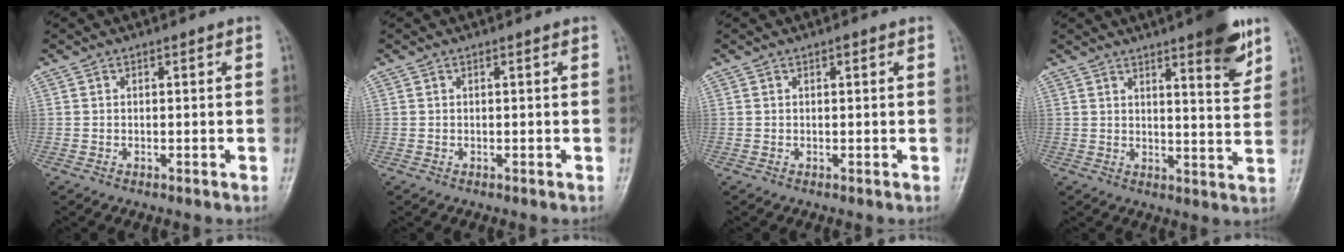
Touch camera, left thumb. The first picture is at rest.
{"total": 0.0}
{"total": 0.5, "force": [0.3, 0.3, 0.3], "torque": [0.000, 0.001, 0.001]}
{"total": 9.9, "force": [6.0, 2.0, 7.6], "torque": [-0.085, -0.035, 0.078]}